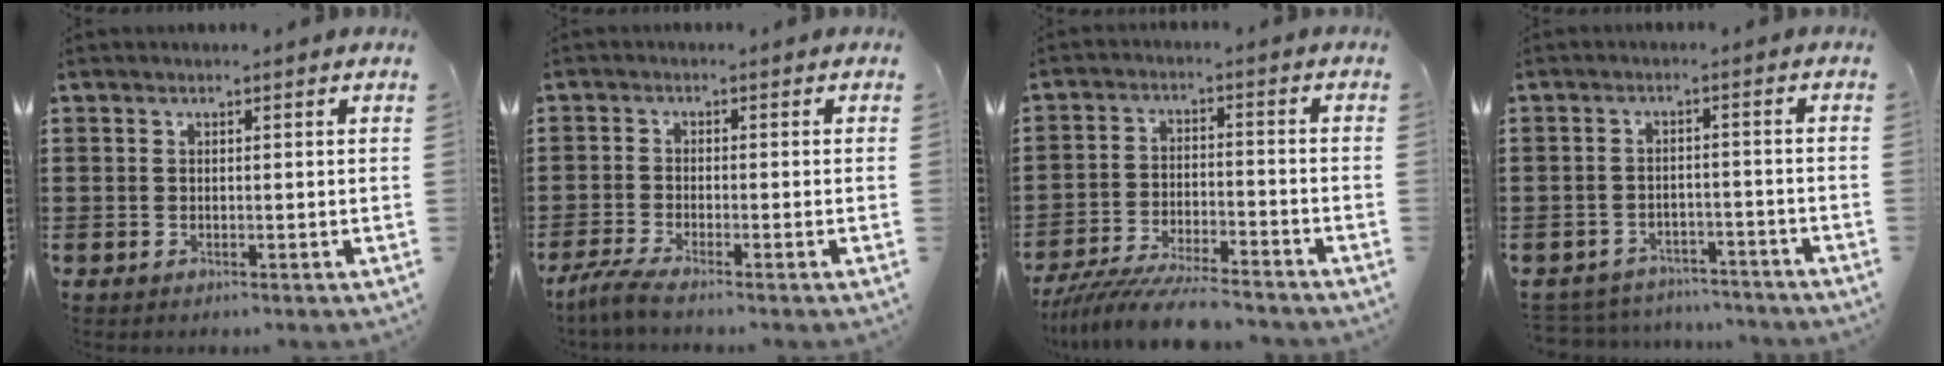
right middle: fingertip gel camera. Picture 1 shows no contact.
{"total": 2.9, "force": [-2.4, -0.2, 1.6], "torque": [-0.041, -0.009, -0.050]}
{"total": 8.0, "force": [-7.5, 0.6, 2.7], "torque": [-0.049, 0.005, -0.144]}
{"total": 3.5, "force": [-3.5, 0.6, -0.1], "torque": [-0.005, 0.003, -0.076]}